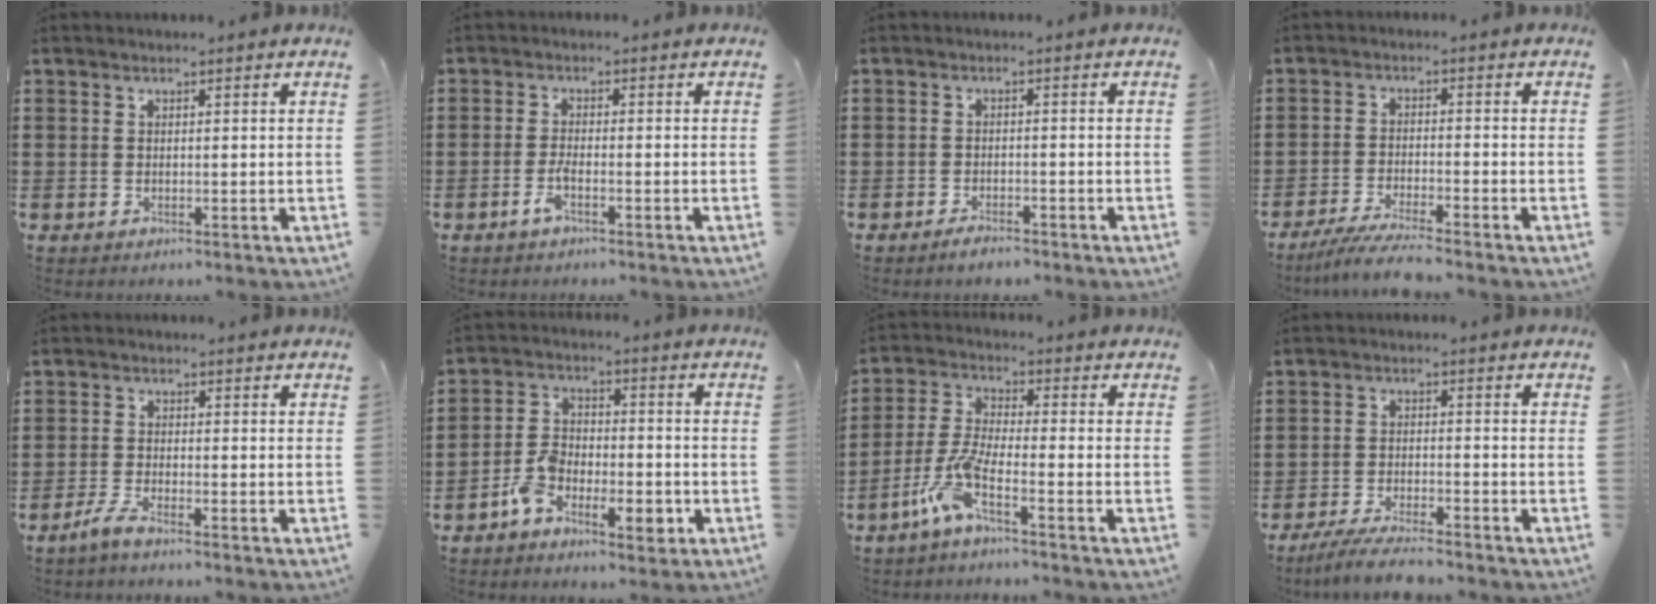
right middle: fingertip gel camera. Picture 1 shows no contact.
{"total": 2.4, "force": [-1.3, 0.4, 1.9], "torque": [-0.042, -0.001, -0.026]}
{"total": 1.8, "force": [-1.6, 0.3, 0.6], "torque": [-0.014, -0.002, -0.031]}
{"total": 4.7, "force": [-4.2, -0.2, 2.1], "torque": [-0.048, -0.014, -0.083]}
{"total": 2.6, "force": [-2.0, 0.1, 1.7], "torque": [-0.049, -0.005, -0.043]}
{"total": 6.9, "force": [-3.8, 3.6, 4.4], "torque": [-0.081, 0.010, -0.076]}
{"total": 6.4, "force": [-3.9, 0.9, 5.0], "torque": [-0.126, -0.014, -0.079]}
{"total": 4.9, "force": [-4.4, 0.1, 2.0], "torque": [-0.047, -0.010, -0.088]}